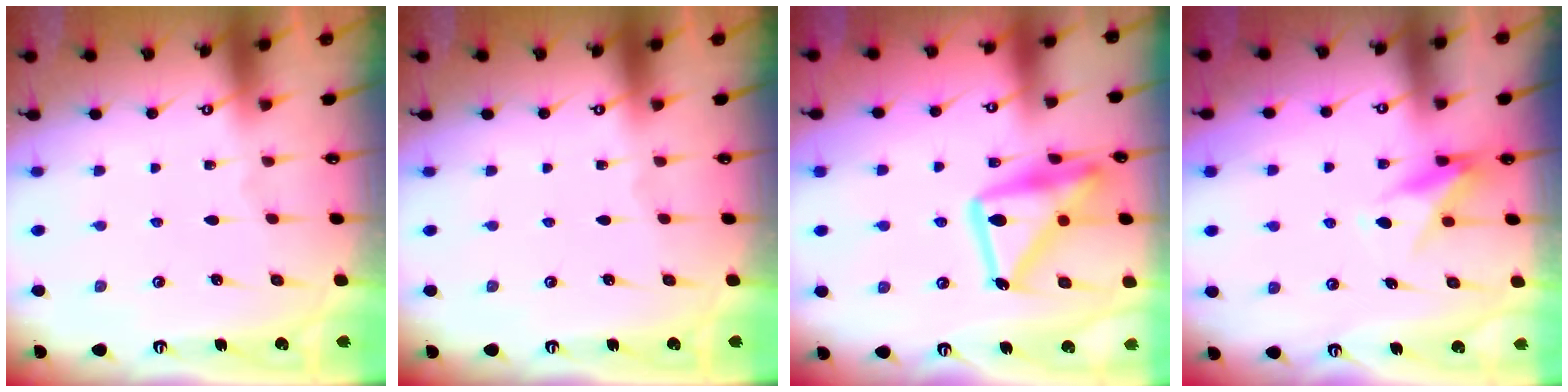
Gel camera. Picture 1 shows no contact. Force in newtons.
{"total": 0.0}
{"total": 20.6, "press": 20.5, "slide": 1.5}
{"total": 9.3, "press": 9.2, "slide": 0.7}